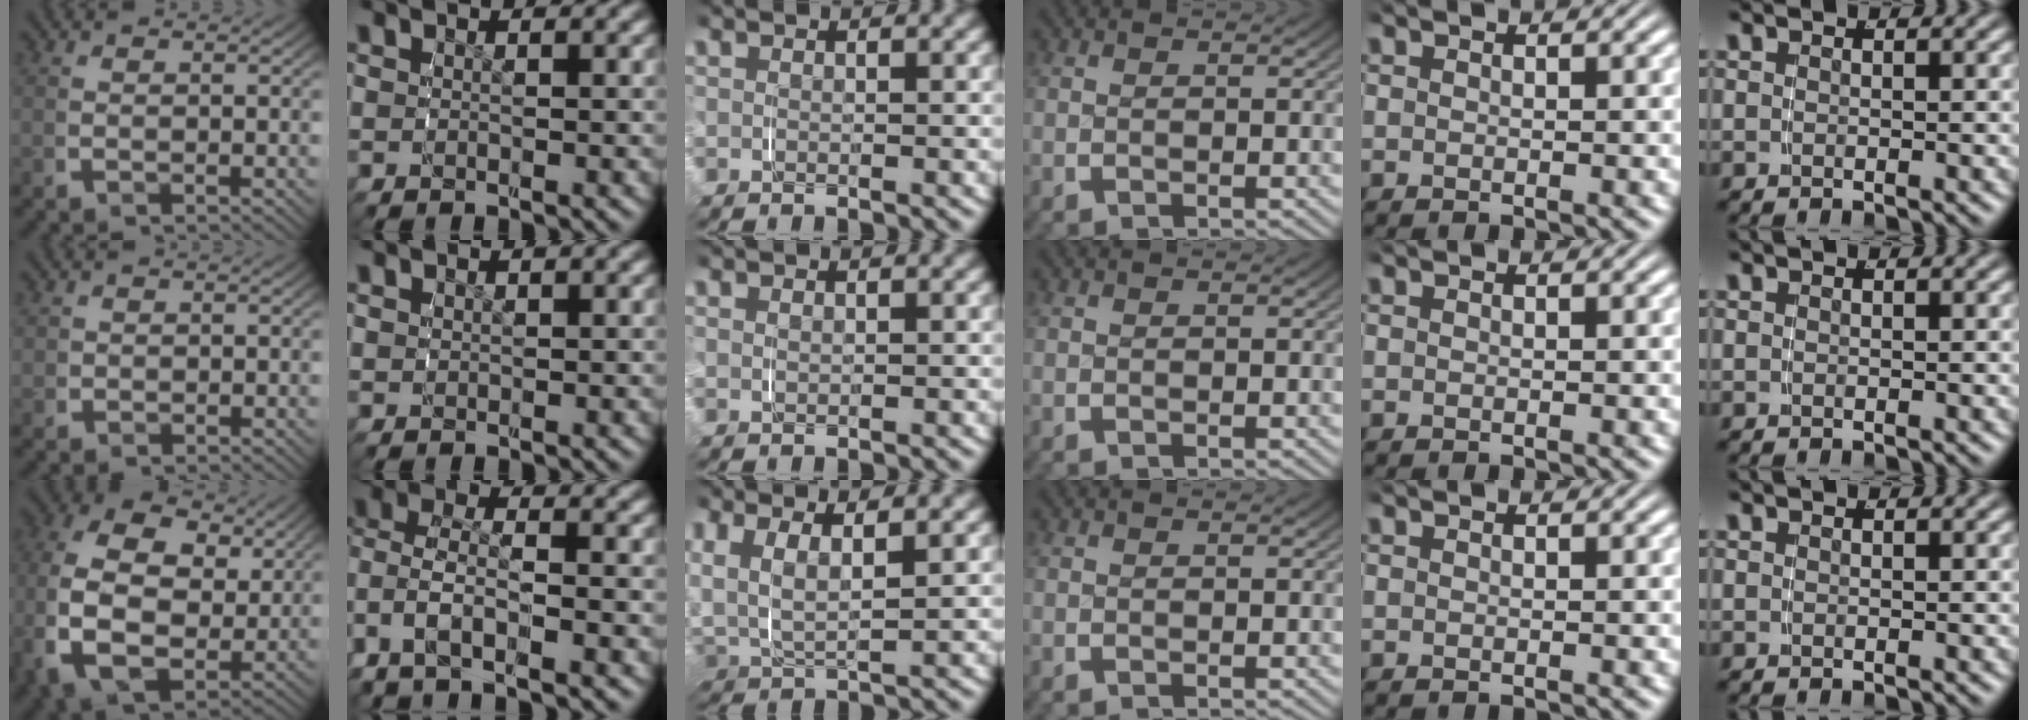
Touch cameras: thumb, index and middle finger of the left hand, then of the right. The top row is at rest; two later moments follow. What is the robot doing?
{"motion": "grasp_and_lifting", "object": "jacket"}